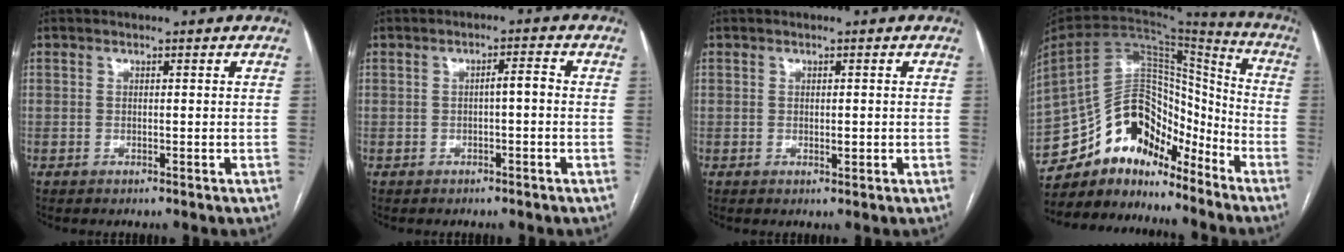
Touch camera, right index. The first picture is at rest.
{"total": 2.2, "force": [-0.3, 0.4, 2.1], "torque": [-0.031, 0.006, -0.005]}
{"total": 1.2, "force": [-0.1, 0.5, 1.1], "torque": [-0.014, -0.002, 0.002]}
{"total": 17.6, "force": [-14.3, 7.4, 7.2], "torque": [-0.128, 0.067, -0.247]}